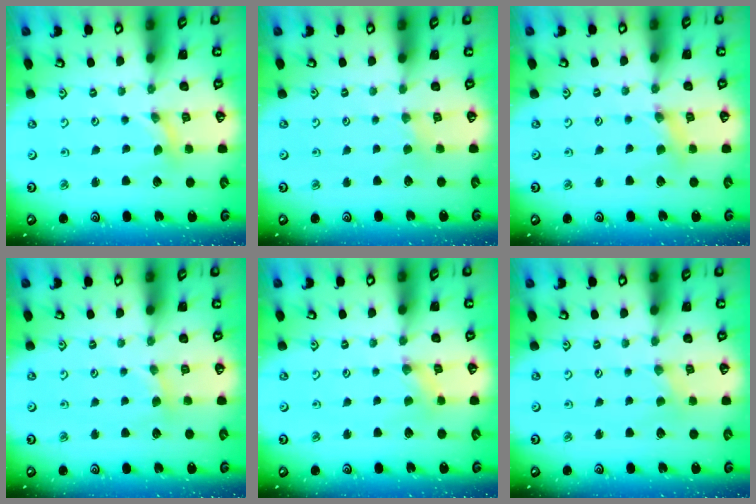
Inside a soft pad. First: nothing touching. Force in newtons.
{"total": 1.6, "press": 1.5, "slide": 0.4}
{"total": 2.7, "press": 2.7, "slide": 0.2}
{"total": 1.9, "press": 1.8, "slide": 0.4}
{"total": 0.8, "press": 0.7, "slide": 0.2}
{"total": 0.0}